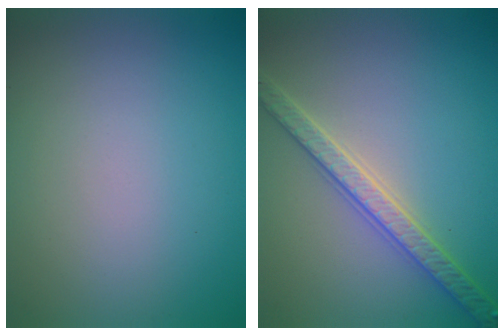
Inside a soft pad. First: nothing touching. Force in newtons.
{"total": 3.6, "press": 3.6, "slide": 0.8}